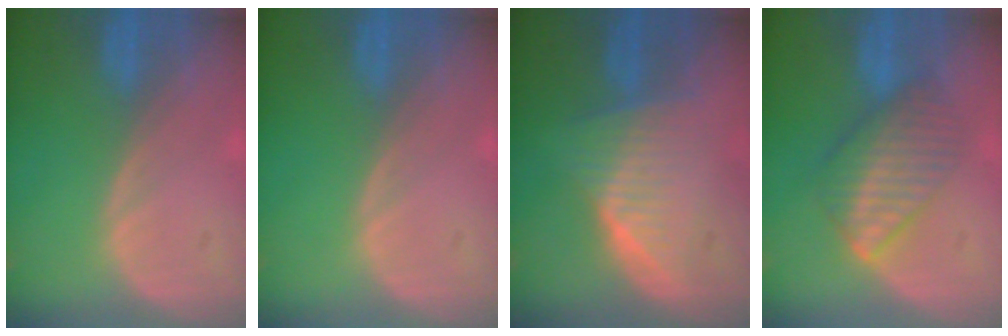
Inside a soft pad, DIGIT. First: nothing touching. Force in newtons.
{"total": 0.0}
{"total": 6.5, "press": 6.2, "slide": 1.8}
{"total": 6.6, "press": 6.5, "slide": 1.3}